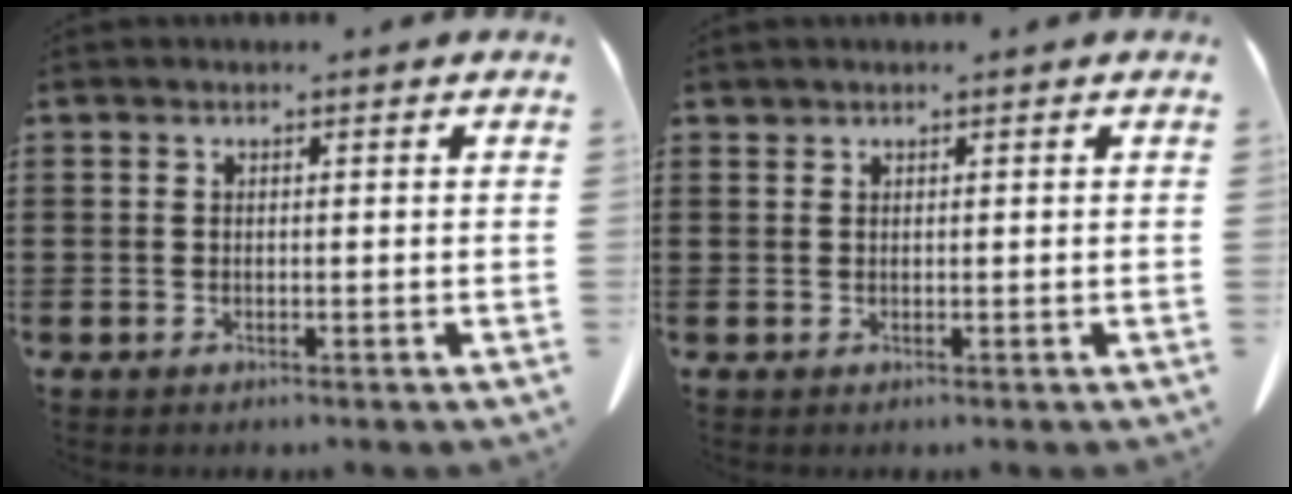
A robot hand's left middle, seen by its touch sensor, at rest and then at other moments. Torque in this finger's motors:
{"motor_torque": [0.01, 0.12, -0.04, -0.02]}